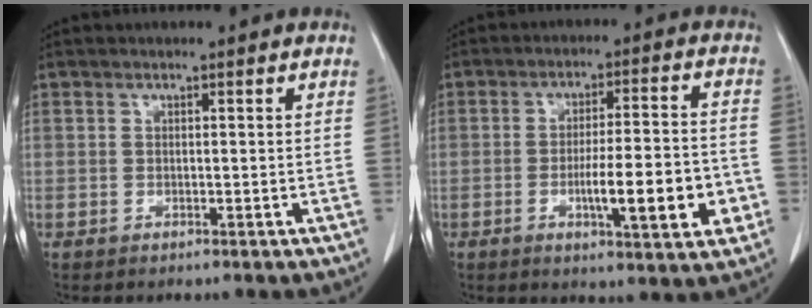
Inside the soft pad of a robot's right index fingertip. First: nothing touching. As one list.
[{"total": 11.7, "force": [-3.4, 1.6, 11.0], "torque": [-0.168, 0.000, -0.049]}]